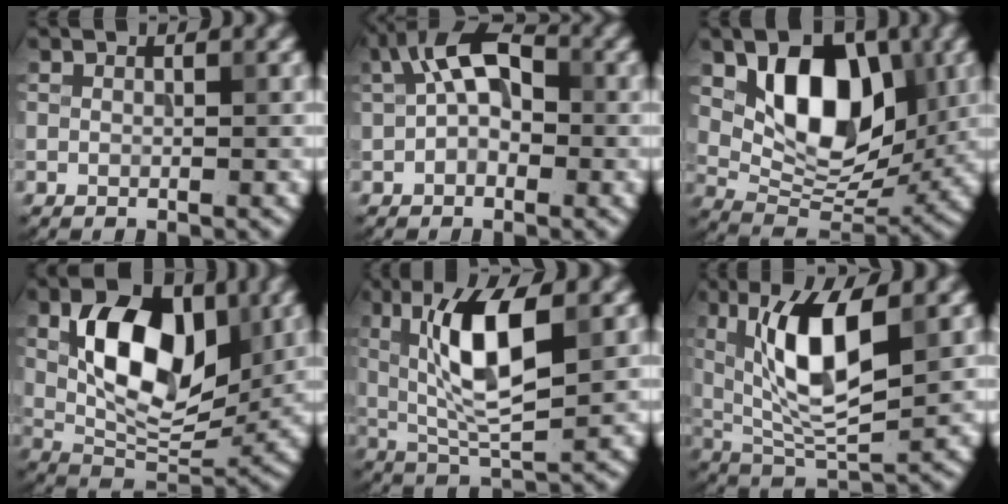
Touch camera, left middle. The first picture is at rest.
{"total": 6.4, "force": [1.0, 3.8, 5.1], "torque": [-0.090, 0.022, 0.003]}
{"total": 9.3, "force": [2.4, 5.9, 6.8], "torque": [-0.106, -0.011, 0.040]}
{"total": 10.1, "force": [2.4, 5.8, 7.9], "torque": [-0.130, -0.006, 0.040]}
{"total": 8.1, "force": [2.0, 2.4, 7.5], "torque": [-0.136, -0.005, 0.036]}
{"total": 8.7, "force": [2.3, 3.0, 7.9], "torque": [-0.148, -0.010, 0.044]}